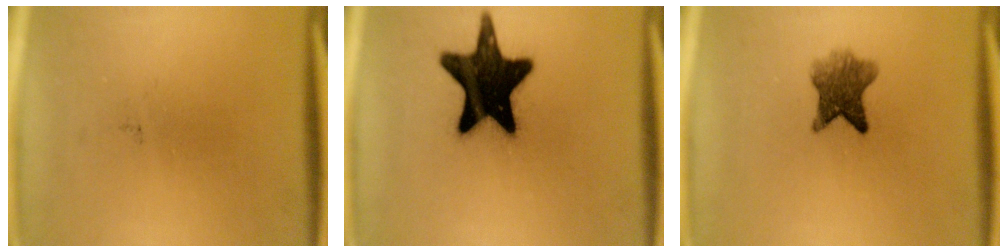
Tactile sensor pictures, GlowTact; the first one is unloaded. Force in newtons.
{"total": 19.6}
{"total": 6.0}